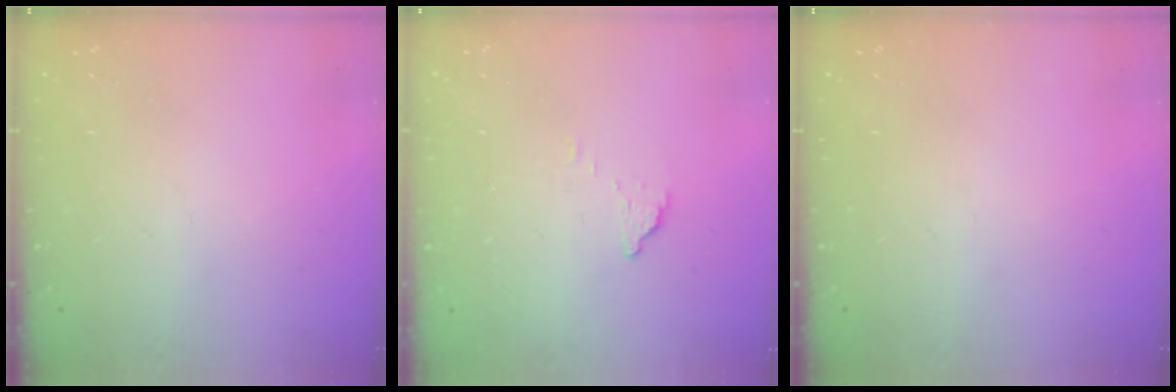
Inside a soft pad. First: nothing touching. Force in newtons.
{"total": 2.3, "press": 2.3, "slide": 0.1}
{"total": 0.0}